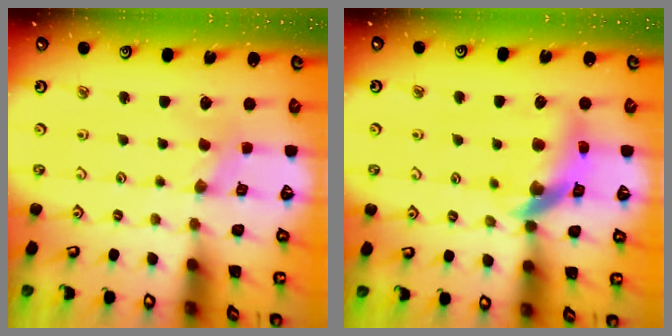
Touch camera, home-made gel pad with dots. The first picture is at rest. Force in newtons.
{"total": 13.8, "press": 13.7, "slide": 1.5}